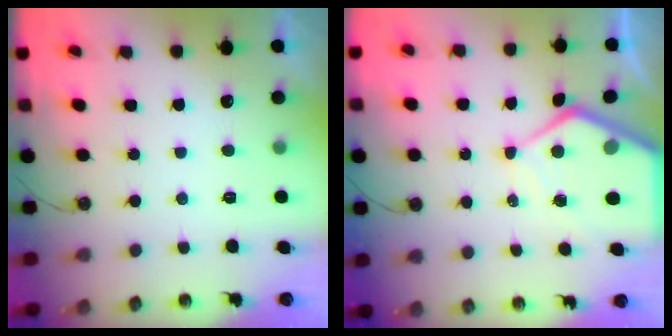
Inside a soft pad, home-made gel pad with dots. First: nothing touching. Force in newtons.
{"total": 10.4, "press": 10.3, "slide": 0.9}